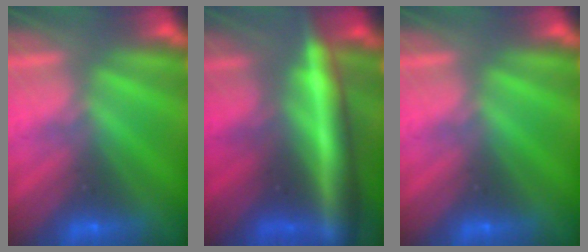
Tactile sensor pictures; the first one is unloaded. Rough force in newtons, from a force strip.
{"total": 6.6}
{"total": 0.0}